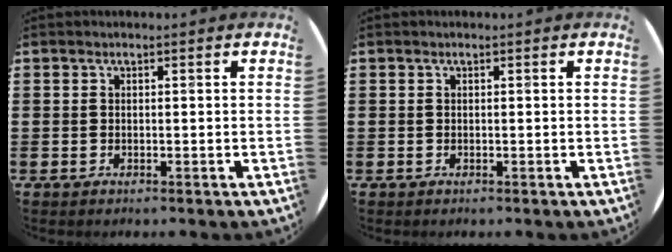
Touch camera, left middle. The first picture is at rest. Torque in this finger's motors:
{"motor_torque": [-0.01, 0.01, 0.01, -0.01]}